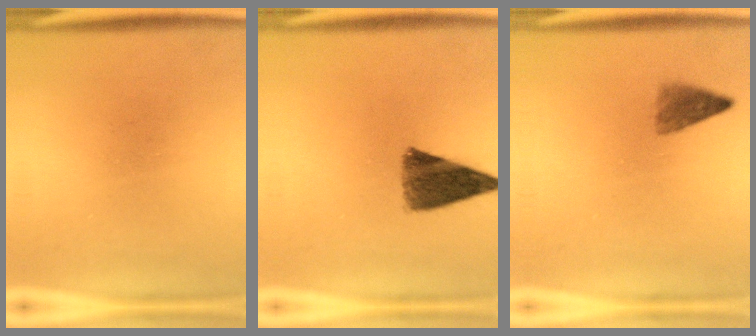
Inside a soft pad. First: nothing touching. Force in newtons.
{"total": 8.8}
{"total": 2.4}